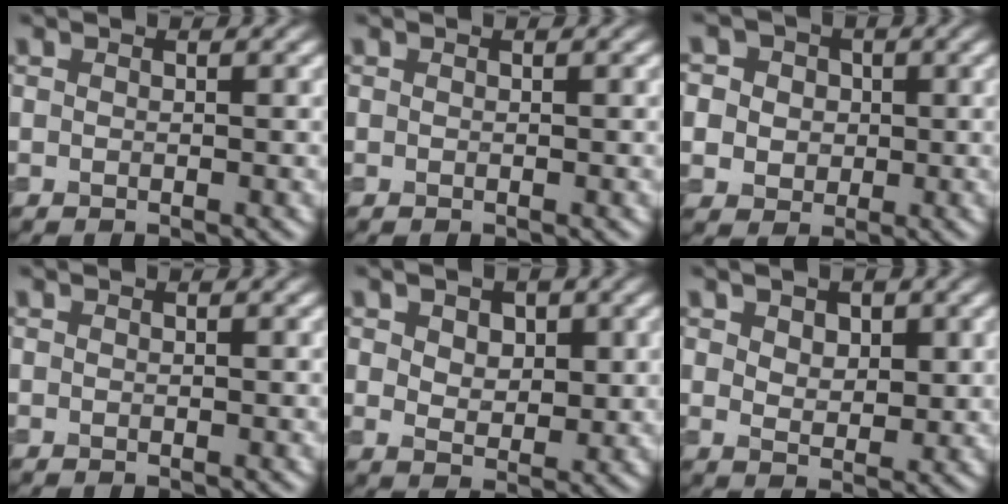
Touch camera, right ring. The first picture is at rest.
{"total": 0.0}
{"total": 8.3, "force": [2.6, 7.3, 3.1], "torque": [-0.077, 0.031, 0.024]}
{"total": 0.0}
{"total": 3.7, "force": [1.2, 2.5, 2.5], "torque": [-0.042, -0.004, 0.018]}
{"total": 3.4, "force": [1.4, 2.2, 2.2], "torque": [-0.036, -0.003, 0.023]}